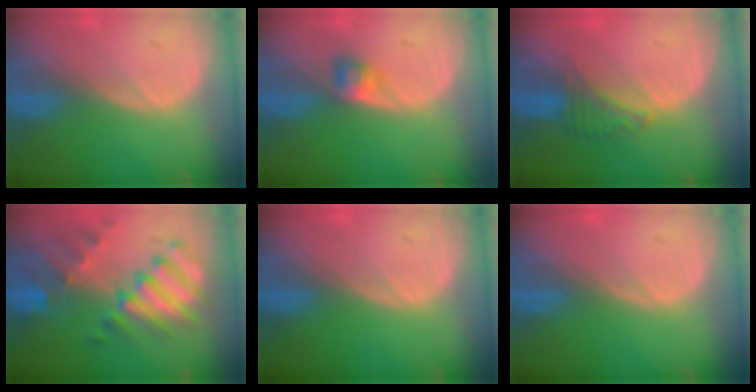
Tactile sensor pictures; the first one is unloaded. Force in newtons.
{"total": 2.5, "press": 2.4, "slide": 0.8}
{"total": 3.3, "press": 3.2, "slide": 0.7}
{"total": 10.1, "press": 8.9, "slide": 4.8}
{"total": 0.0}
{"total": 0.0}